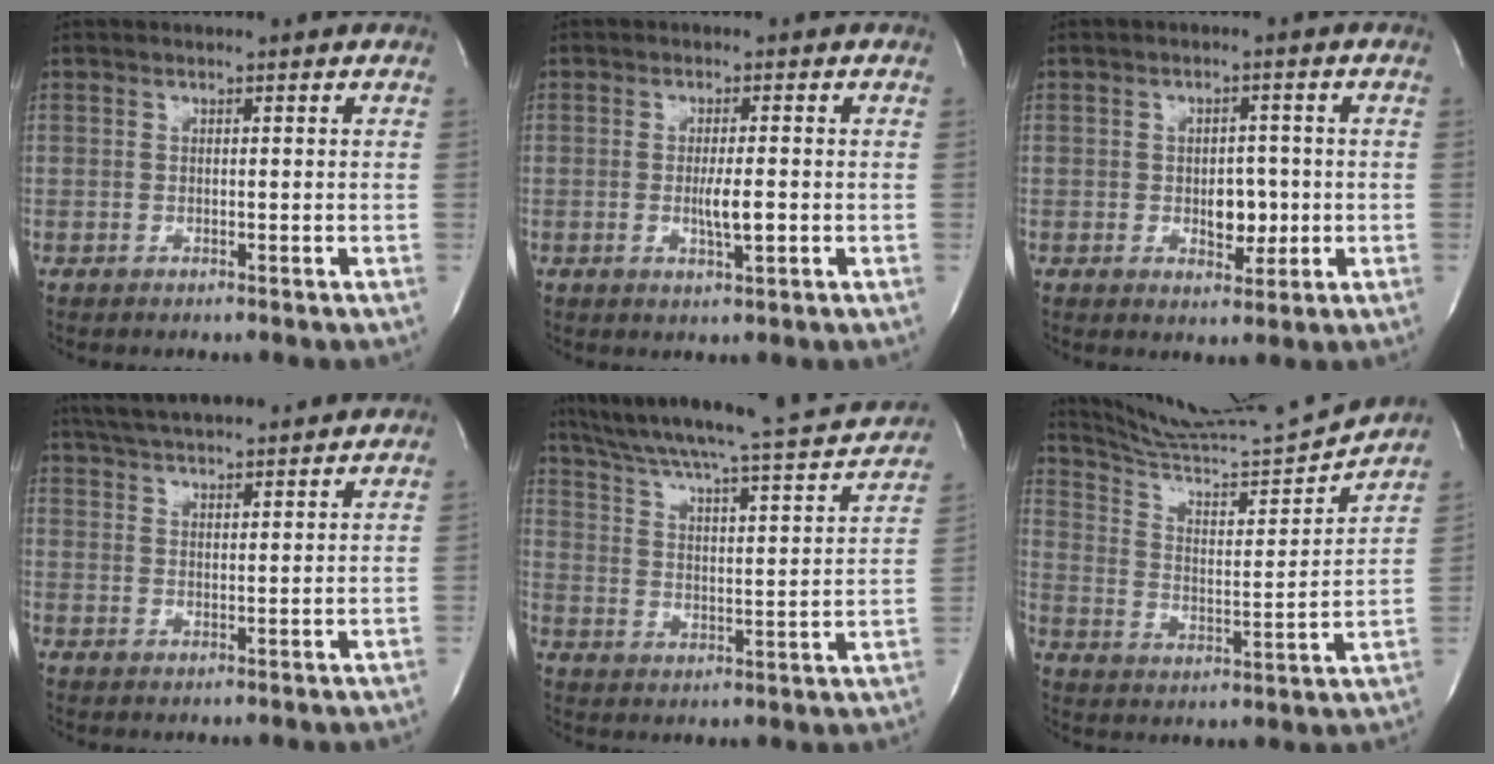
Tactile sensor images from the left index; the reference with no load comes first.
{"total": 3.4, "force": [-0.7, 0.3, 3.3], "torque": [-0.062, -0.006, -0.009]}
{"total": 4.1, "force": [-0.6, 2.5, 3.2], "torque": [-0.039, 0.001, -0.002]}
{"total": 13.3, "force": [12.1, 1.5, 5.3], "torque": [-0.097, 0.029, 0.184]}
{"total": 24.1, "force": [21.8, 2.1, 10.1], "torque": [-0.166, -0.025, 0.296]}
{"total": 16.8, "force": [16.2, -1.7, 4.2], "torque": [-0.085, -0.038, 0.260]}